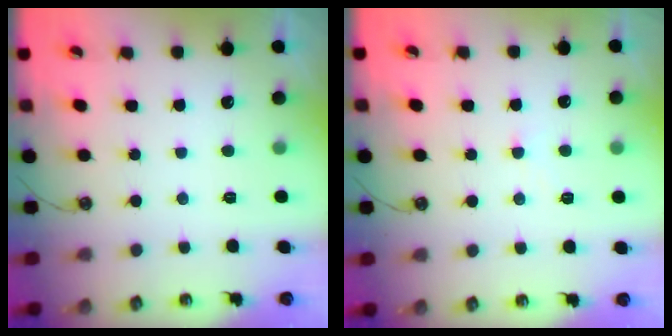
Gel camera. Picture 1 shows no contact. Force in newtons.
{"total": 0.9, "press": 0.9, "slide": 0.1}